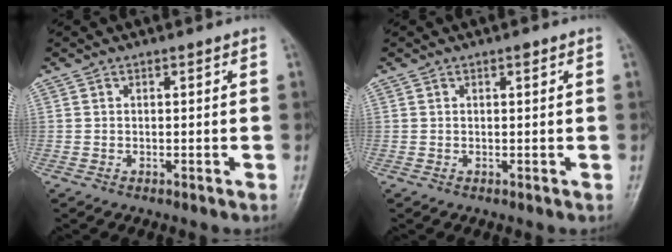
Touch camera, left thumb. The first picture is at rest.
{"total": 0.8, "force": [0.4, 0.2, 0.6], "torque": [-0.009, 0.000, 0.005]}